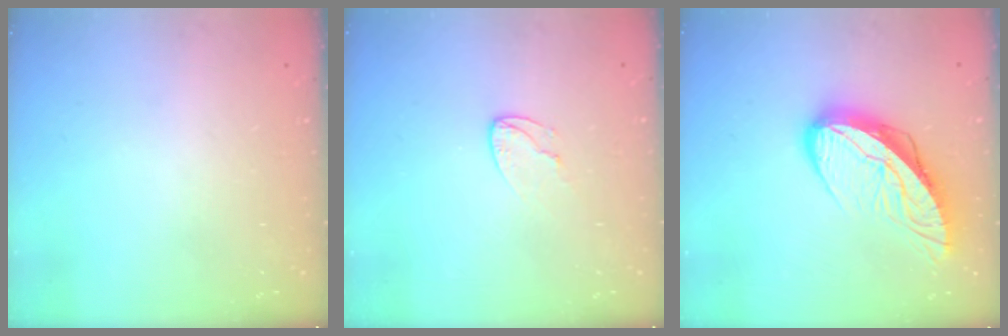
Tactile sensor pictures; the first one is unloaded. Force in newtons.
{"total": 6.7, "press": 6.7, "slide": 0.6}
{"total": 12.5, "press": 12.5, "slide": 1.3}